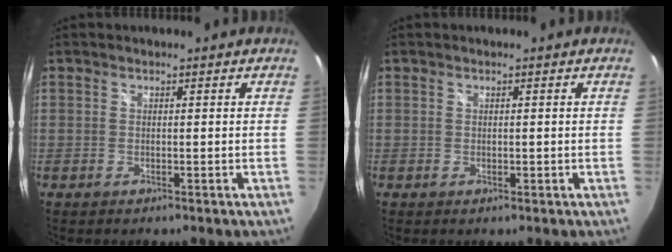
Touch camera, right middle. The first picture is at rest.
{"total": 0.6, "force": [-0.2, 0.4, 0.4], "torque": [-0.005, -0.002, -0.003]}